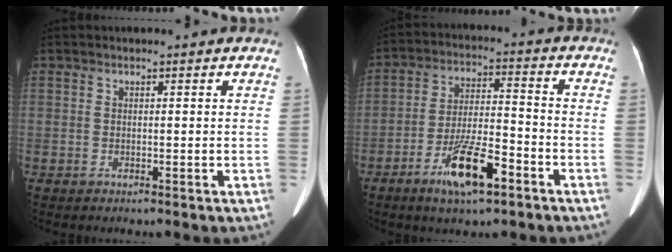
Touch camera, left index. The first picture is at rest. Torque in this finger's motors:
{"motor_torque": [1.18, 0.97, 0.19, 0.07]}